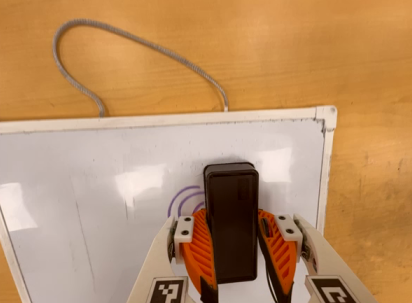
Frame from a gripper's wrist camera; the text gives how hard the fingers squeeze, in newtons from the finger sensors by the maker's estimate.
{"total": 18.6, "left": 17.9, "right": 19.3}